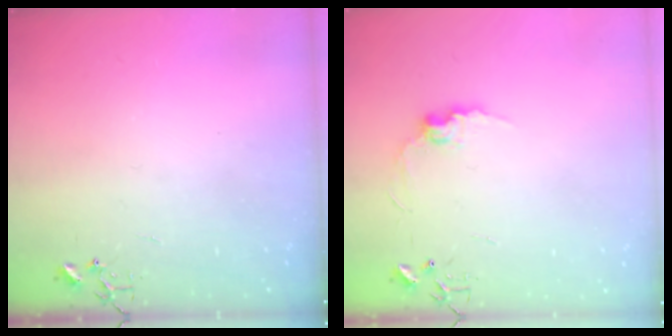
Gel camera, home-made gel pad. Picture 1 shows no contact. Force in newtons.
{"total": 8.0, "press": 8.0, "slide": 0.5}